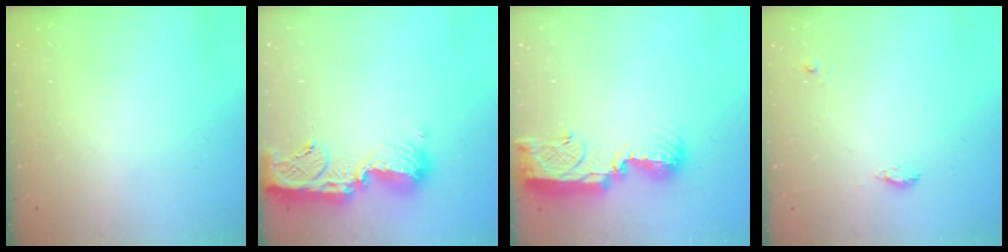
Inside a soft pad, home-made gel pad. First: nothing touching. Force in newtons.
{"total": 14.6, "press": 14.5, "slide": 1.4}
{"total": 12.8, "press": 12.7, "slide": 1.1}
{"total": 5.3, "press": 5.0, "slide": 1.7}